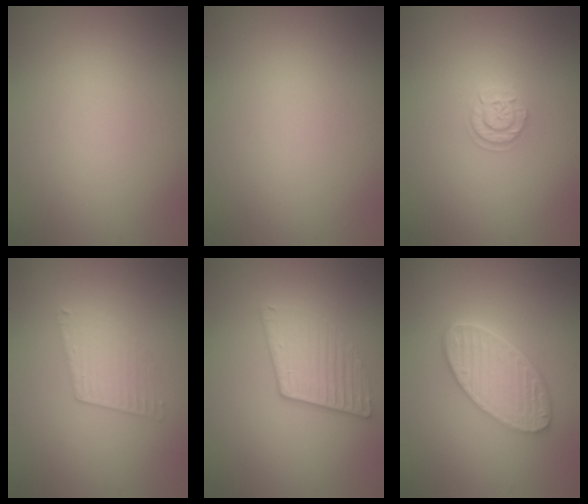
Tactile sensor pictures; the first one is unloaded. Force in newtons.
{"total": 0.0}
{"total": 1.7, "press": 1.7, "slide": 0.2}
{"total": 2.1, "press": 2.1, "slide": 0.3}
{"total": 3.1, "press": 2.7, "slide": 1.4}
{"total": 5.5, "press": 4.4, "slide": 3.3}